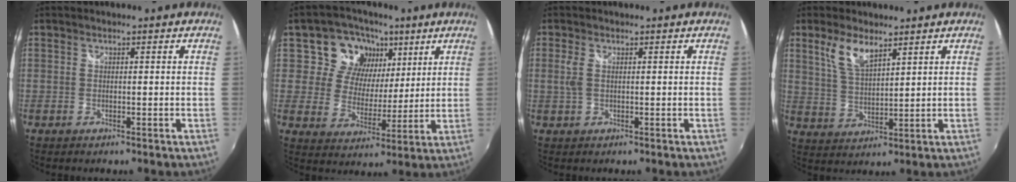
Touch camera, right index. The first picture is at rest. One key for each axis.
{"total": 11.4, "fx": 5.6, "fy": 9.2, "fz": 3.6, "tx": -0.063, "ty": 0.002, "tz": 0.089}
{"total": 2.2, "fx": 0.4, "fy": 1.0, "fz": 1.9, "tx": -0.041, "ty": -0.001, "tz": 0.007}
{"total": 6.8, "fx": 4.3, "fy": 2.4, "fz": 4.6, "tx": -0.092, "ty": 0.002, "tz": 0.090}